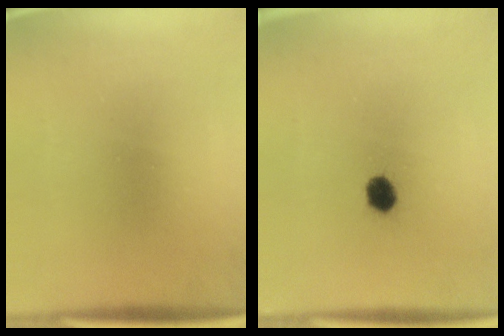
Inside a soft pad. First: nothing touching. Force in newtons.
{"total": 3.4}